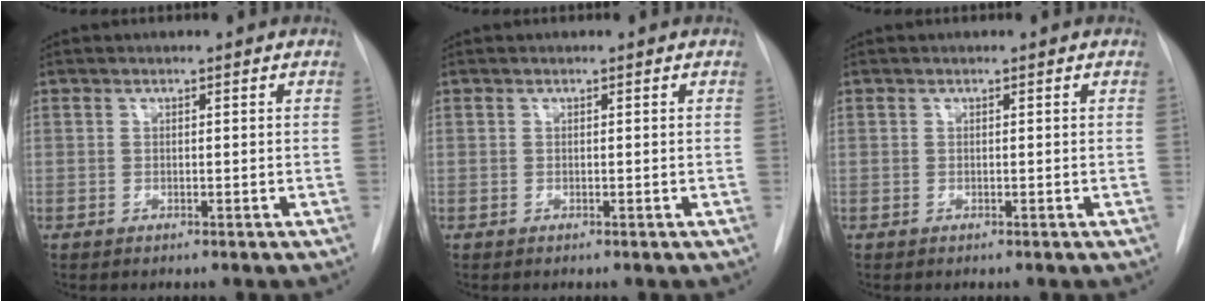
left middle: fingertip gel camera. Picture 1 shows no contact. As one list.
[{"total": 0.0}, {"total": 0.0}]